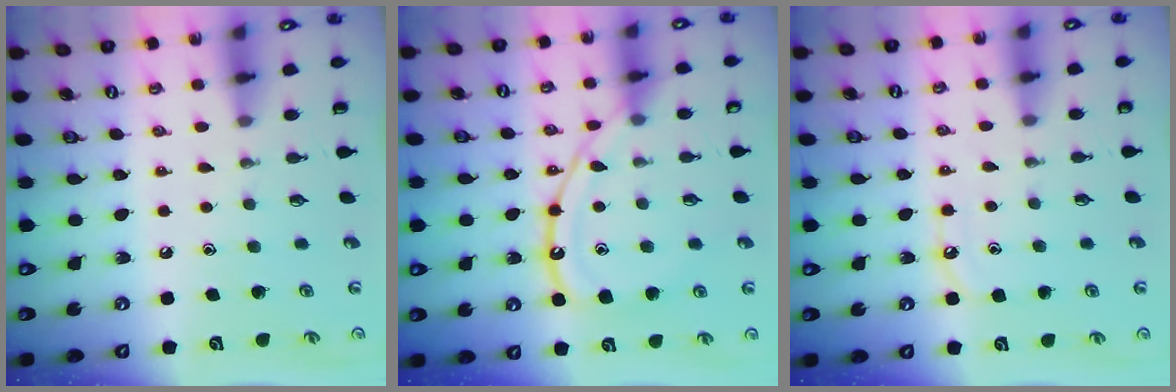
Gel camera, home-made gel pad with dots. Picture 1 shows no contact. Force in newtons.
{"total": 15.2, "press": 15.1, "slide": 1.3}
{"total": 5.8, "press": 5.8, "slide": 0.6}